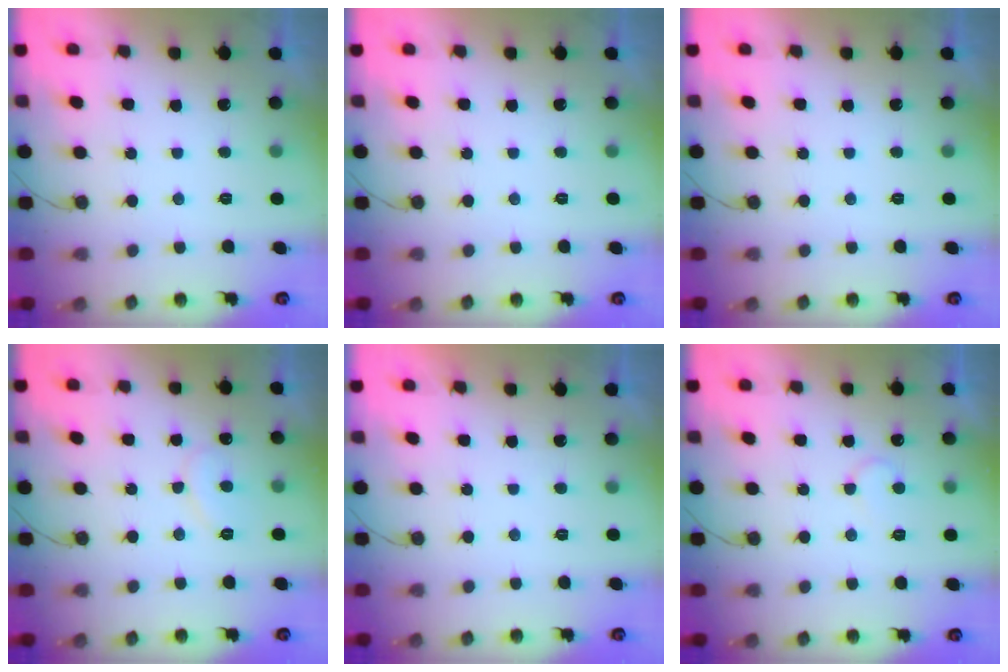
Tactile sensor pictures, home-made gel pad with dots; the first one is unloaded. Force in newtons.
{"total": 0.0}
{"total": 0.0}
{"total": 7.6, "press": 7.6, "slide": 0.6}
{"total": 1.9, "press": 1.9, "slide": 0.0}
{"total": 5.4, "press": 5.4, "slide": 0.5}